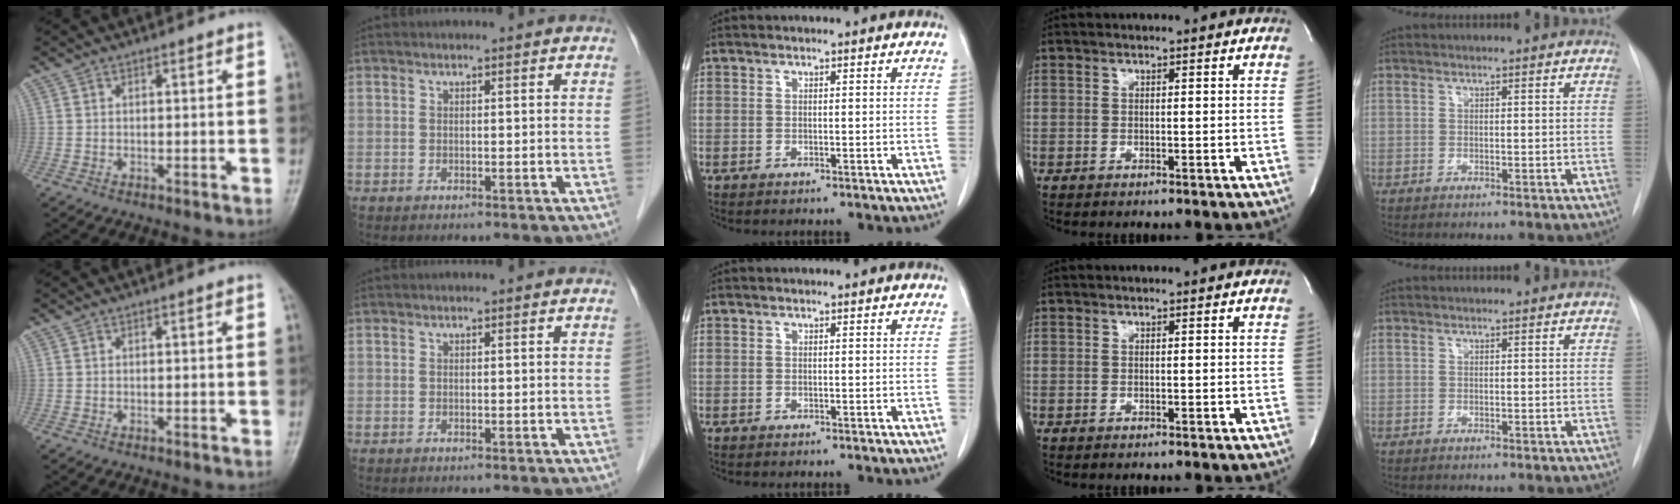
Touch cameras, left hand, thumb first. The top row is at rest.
{}